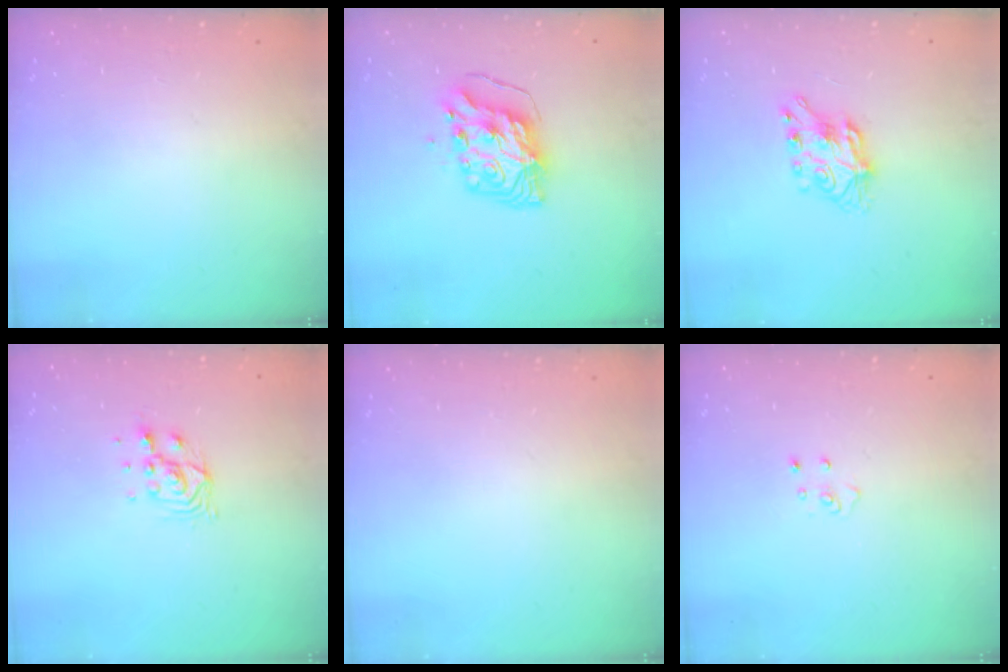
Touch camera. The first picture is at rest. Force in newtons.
{"total": 8.3, "press": 8.3, "slide": 0.9}
{"total": 7.1, "press": 7.1, "slide": 0.2}
{"total": 6.8, "press": 6.8, "slide": 0.5}
{"total": 0.0}
{"total": 3.6, "press": 3.6, "slide": 0.3}